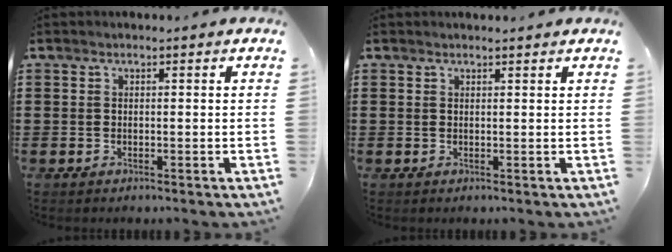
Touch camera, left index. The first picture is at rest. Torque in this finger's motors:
{"motor_torque": [0.39, -0.05, 0.03, 0.02]}